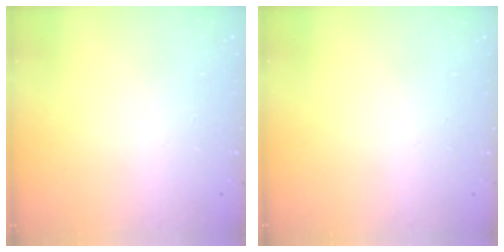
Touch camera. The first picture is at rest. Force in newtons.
{"total": 0.0}